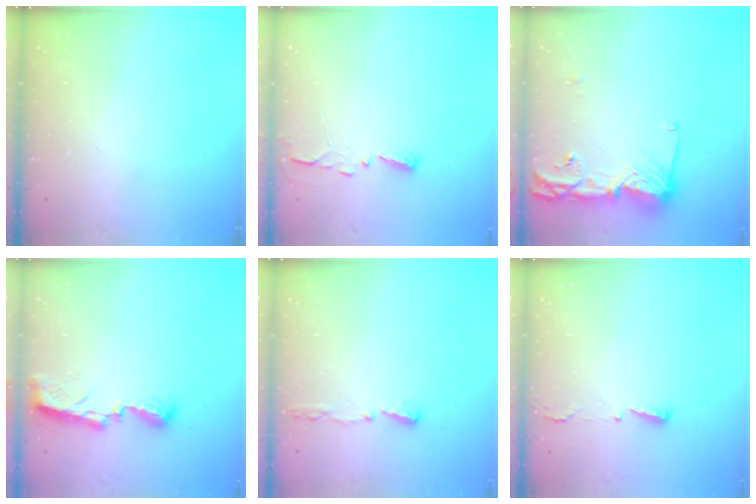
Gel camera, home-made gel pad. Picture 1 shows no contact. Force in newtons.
{"total": 2.9, "press": 2.9, "slide": 0.4}
{"total": 14.0, "press": 13.9, "slide": 1.3}
{"total": 8.6, "press": 8.6, "slide": 0.4}
{"total": 4.9, "press": 4.8, "slide": 1.2}
{"total": 2.9, "press": 2.8, "slide": 0.6}